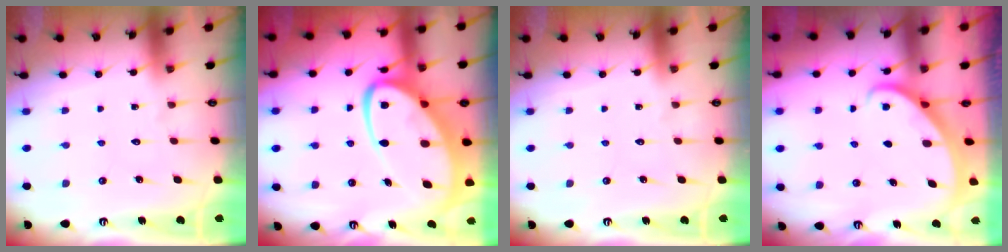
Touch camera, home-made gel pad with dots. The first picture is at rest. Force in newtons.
{"total": 16.6, "press": 16.5, "slide": 1.6}
{"total": 0.0}
{"total": 1.9, "press": 1.9, "slide": 0.2}